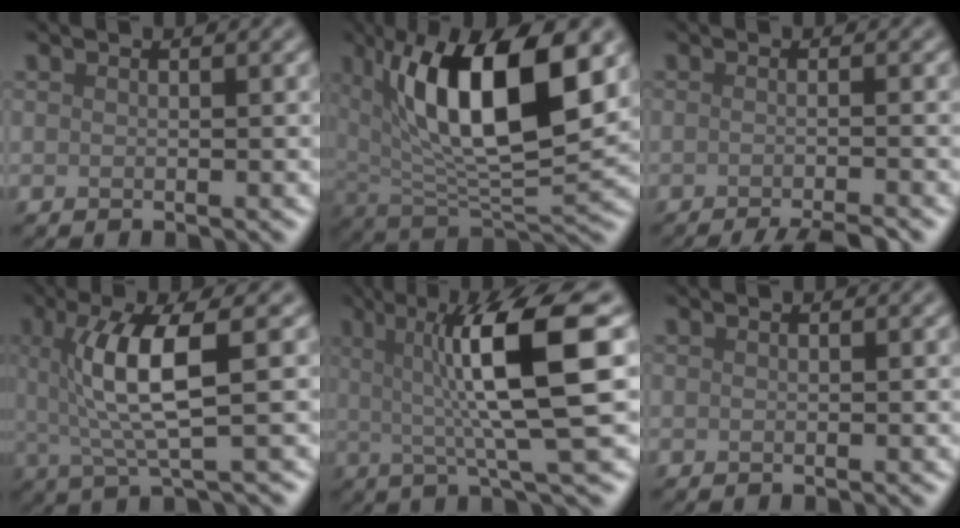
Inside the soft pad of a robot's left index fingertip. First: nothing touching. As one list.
[{"total": 11.9, "force": [4.0, 4.2, 10.3], "torque": [-0.166, -0.006, 0.072]}, {"total": 4.5, "force": [-2.9, 1.0, 3.3], "torque": [-0.021, 0.001, -0.043]}, {"total": 6.3, "force": [1.1, 1.4, 6.1], "torque": [-0.119, 0.002, 0.021]}, {"total": 9.9, "force": [1.5, 1.7, 9.6], "torque": [-0.135, 0.006, 0.026]}, {"total": 0.0}]